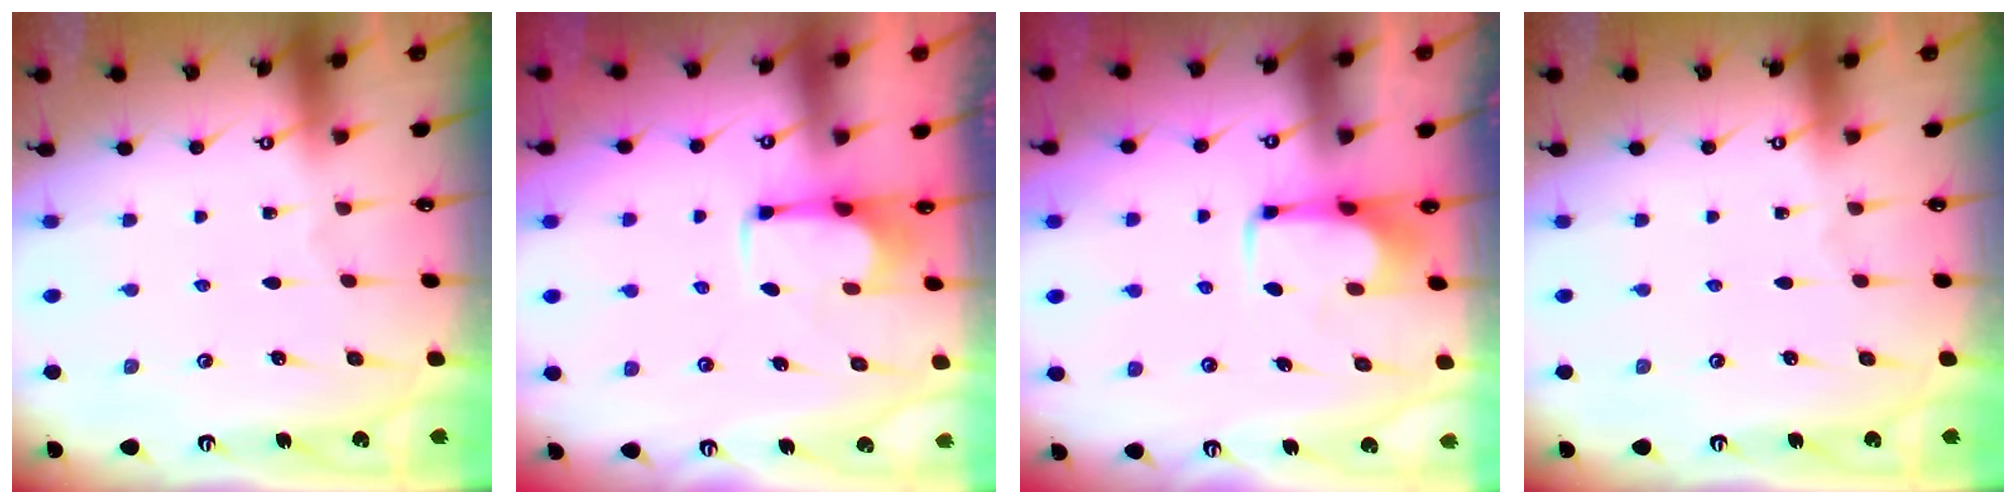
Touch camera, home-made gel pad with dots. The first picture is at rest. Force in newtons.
{"total": 2.7, "press": 2.6, "slide": 1.0}
{"total": 2.0, "press": 1.9, "slide": 0.4}
{"total": 0.0}